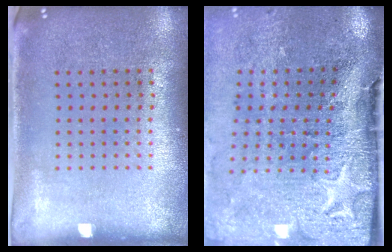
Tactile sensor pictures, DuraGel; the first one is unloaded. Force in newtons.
{"total": 4.9, "press": 3.8, "slide": 3.0}